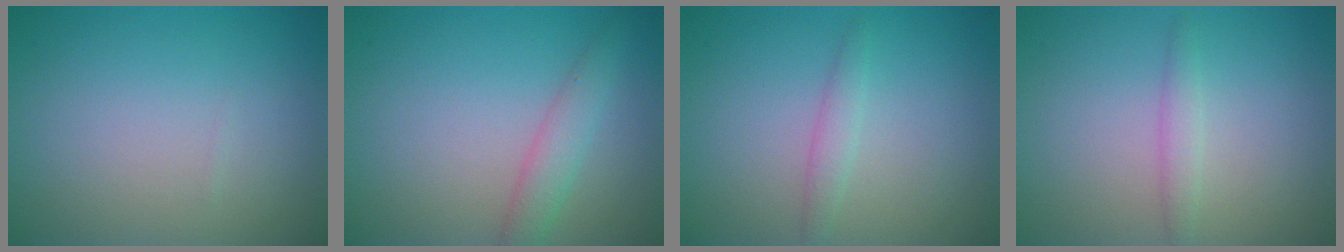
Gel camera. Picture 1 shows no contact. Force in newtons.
{"total": 2.4, "press": 2.4, "slide": 0.1}
{"total": 1.4, "press": 1.4, "slide": 0.1}
{"total": 1.4, "press": 1.4, "slide": 0.0}